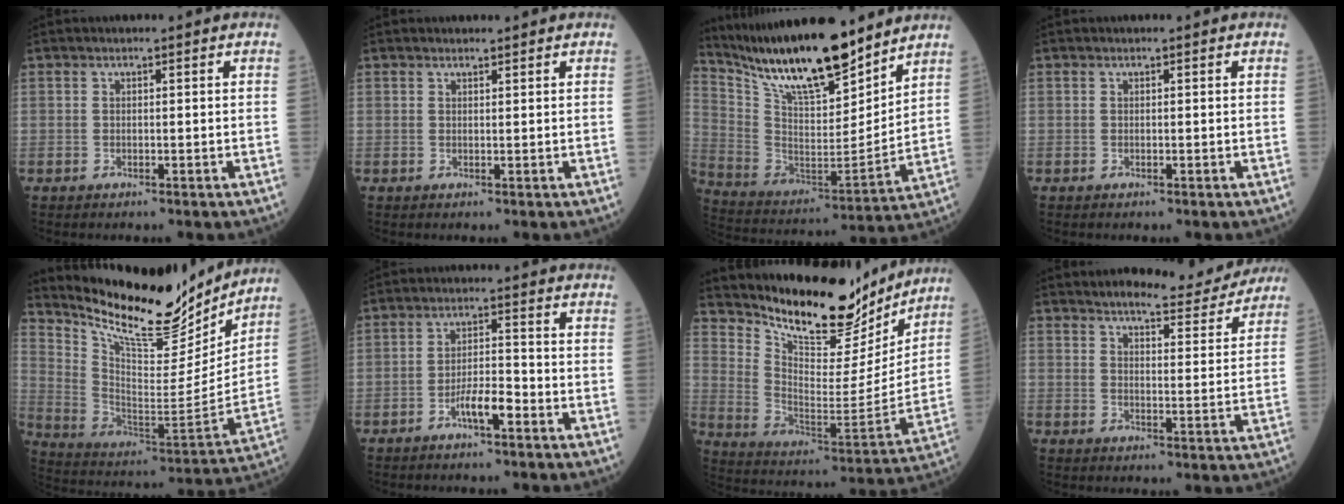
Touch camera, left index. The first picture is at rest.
{"total": 0.7, "force": [0.7, 0.1, 0.1], "torque": [-0.009, -0.002, 0.012]}
{"total": 20.2, "force": [16.8, 3.5, 10.7], "torque": [-0.196, -0.009, 0.308]}
{"total": 0.0}
{"total": 20.3, "force": [17.9, 4.8, 8.2], "torque": [-0.156, -0.036, 0.289]}
{"total": 4.6, "force": [-2.7, 0.9, 3.7], "torque": [-0.070, 0.004, -0.051]}
{"total": 18.7, "force": [16.7, 5.1, 6.6], "torque": [-0.120, -0.036, 0.260]}
{"total": 9.1, "force": [8.7, 1.1, 2.4], "torque": [-0.037, -0.011, 0.110]}